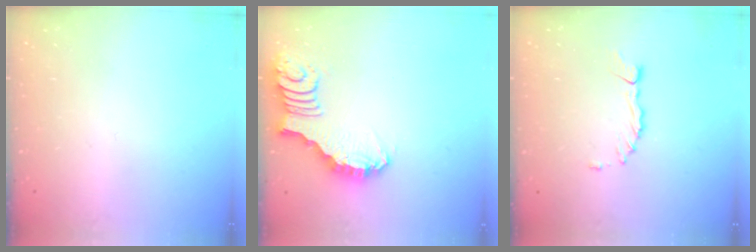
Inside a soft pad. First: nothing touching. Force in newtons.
{"total": 2.6, "press": 2.5, "slide": 0.5}
{"total": 2.8, "press": 2.8, "slide": 0.4}